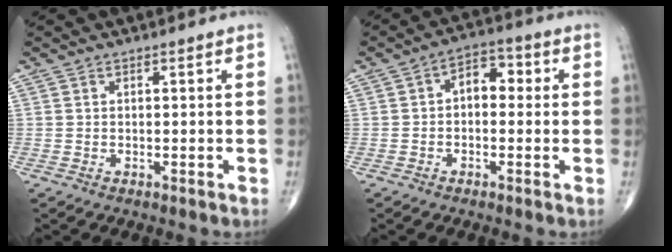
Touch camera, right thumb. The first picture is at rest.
{"total": 5.8, "force": [0.3, 3.7, 4.4], "torque": [-0.040, 0.021, -0.008]}